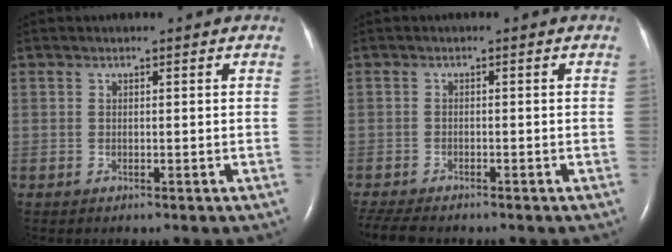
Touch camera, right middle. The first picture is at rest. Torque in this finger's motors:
{"motor_torque": [0.36, -0.40, 0.00, 0.01]}